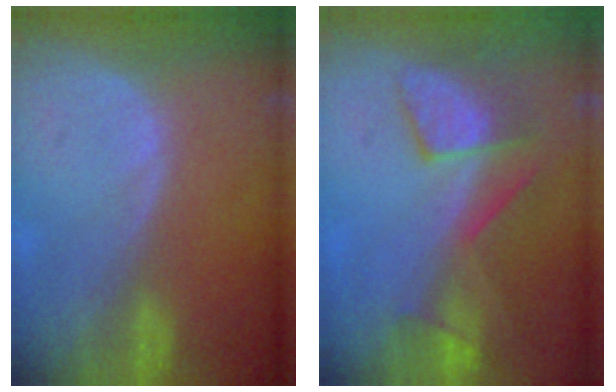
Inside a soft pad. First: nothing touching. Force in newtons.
{"total": 8.0, "press": 7.5, "slide": 2.5}